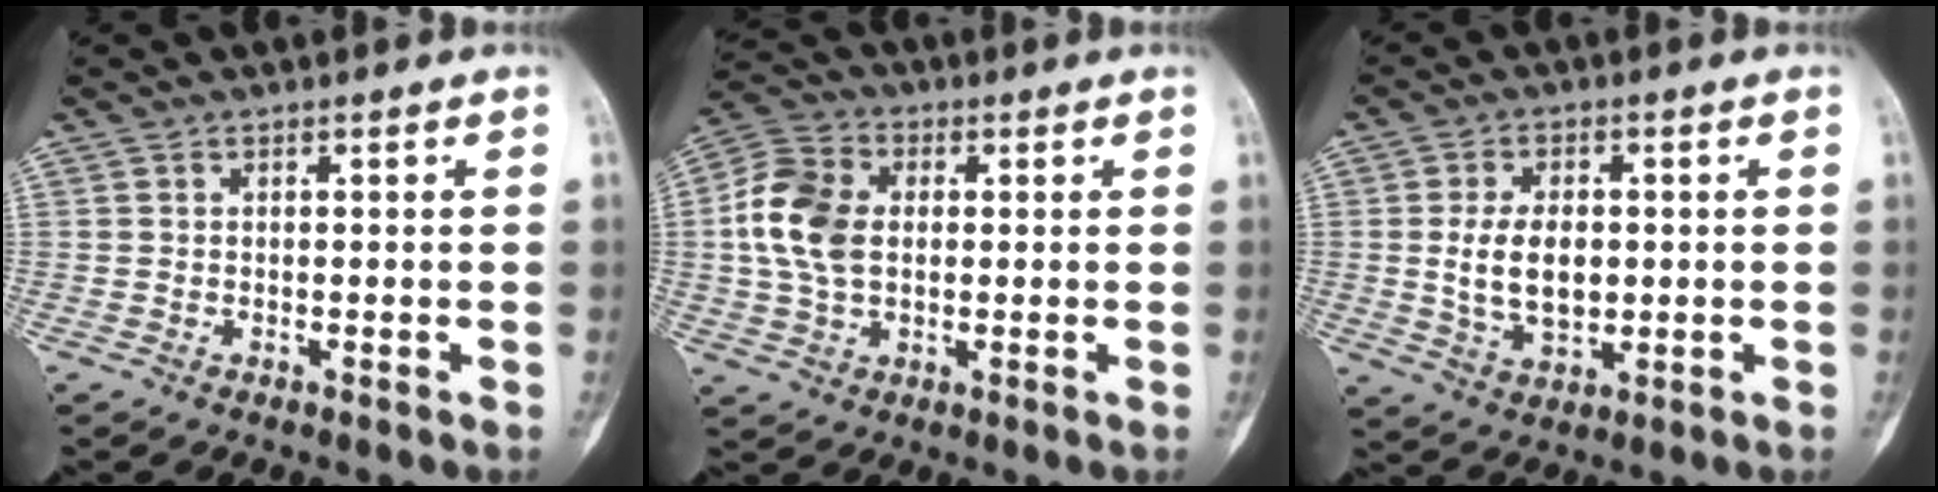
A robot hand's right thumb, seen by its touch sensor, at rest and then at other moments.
{"total": 11.3, "force": [0.8, 7.8, 8.2], "torque": [-0.162, 0.017, 0.012]}
{"total": 8.8, "force": [0.2, 5.4, 7.0], "torque": [-0.112, -0.005, 0.010]}